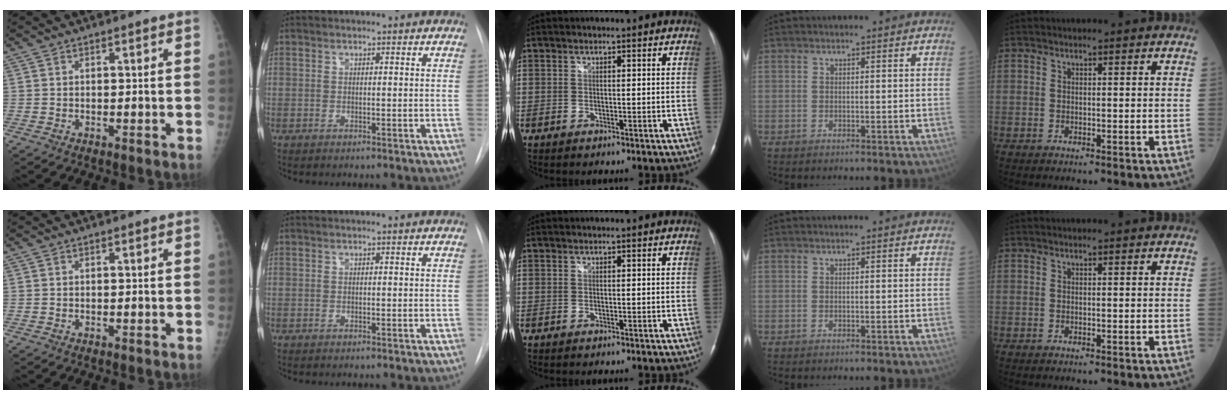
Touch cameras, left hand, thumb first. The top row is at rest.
{}